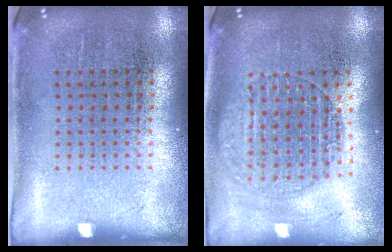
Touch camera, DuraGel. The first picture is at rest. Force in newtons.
{"total": 1.8, "press": 1.5, "slide": 0.8}